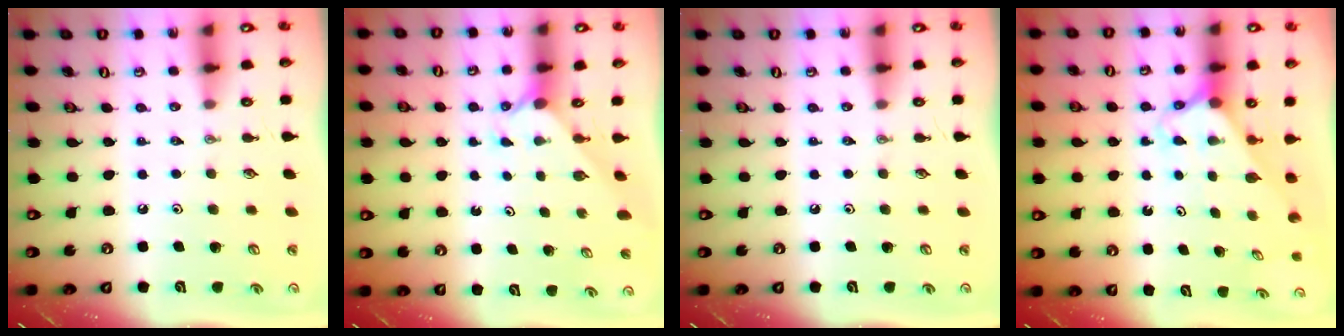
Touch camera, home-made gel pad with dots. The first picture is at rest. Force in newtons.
{"total": 2.1, "press": 2.0, "slide": 0.3}
{"total": 0.0}
{"total": 2.6, "press": 2.6, "slide": 0.2}